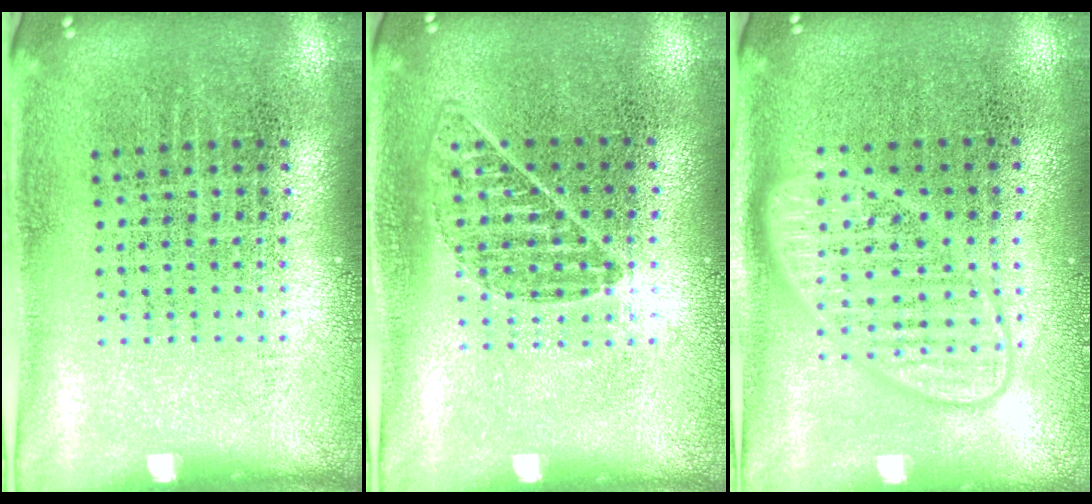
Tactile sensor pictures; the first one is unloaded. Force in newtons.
{"total": 0.8, "press": 0.8, "slide": 0.2}
{"total": 2.4, "press": 2.4, "slide": 0.3}